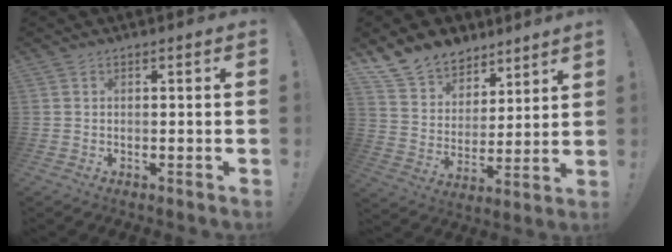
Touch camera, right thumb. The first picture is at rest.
{"total": 13.0, "force": [10.7, 7.2, 2.2], "torque": [-0.053, -0.081, 0.208]}